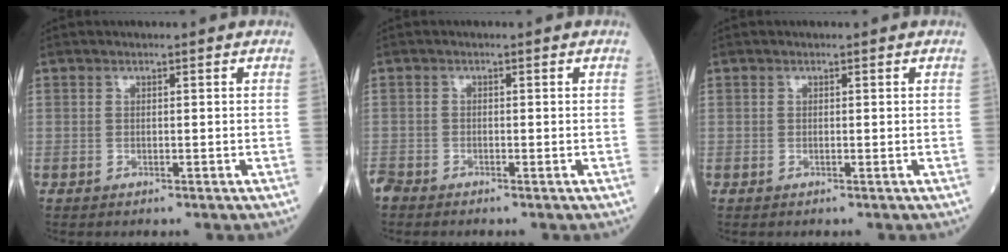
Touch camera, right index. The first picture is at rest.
{"total": 2.1, "force": [-2.0, 0.5, 0.3], "torque": [-0.009, -0.007, -0.038]}
{"total": 0.0}